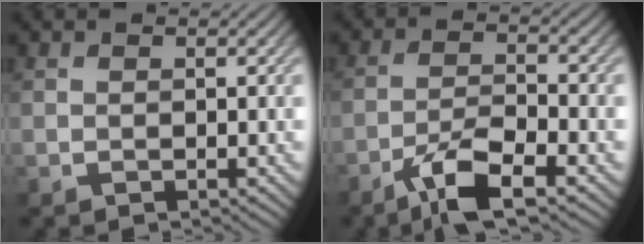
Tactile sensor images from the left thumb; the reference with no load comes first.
{"total": 6.9, "force": [-4.5, 1.5, 5.0], "torque": [-0.099, 0.003, -0.086]}